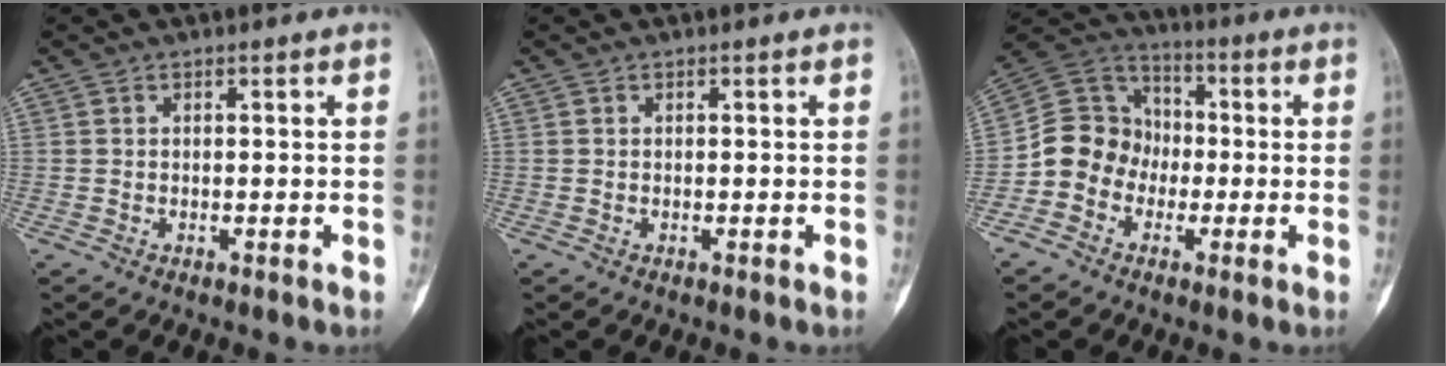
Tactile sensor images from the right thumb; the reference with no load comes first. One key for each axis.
{"total": 0.0}
{"total": 10.8, "fx": -2.8, "fy": 9.6, "fz": 4.0, "tx": -0.049, "ty": 0.052, "tz": -0.063}